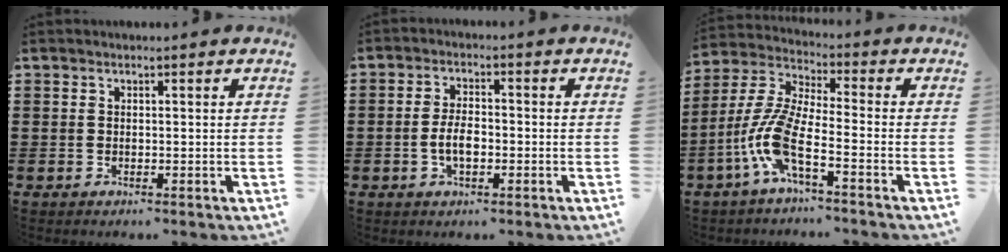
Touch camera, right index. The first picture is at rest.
{"total": 4.3, "force": [-0.9, 2.0, 3.7], "torque": [-0.086, 0.000, -0.022]}
{"total": 9.4, "force": [-4.3, 2.0, 8.1], "torque": [-0.206, -0.021, -0.090]}